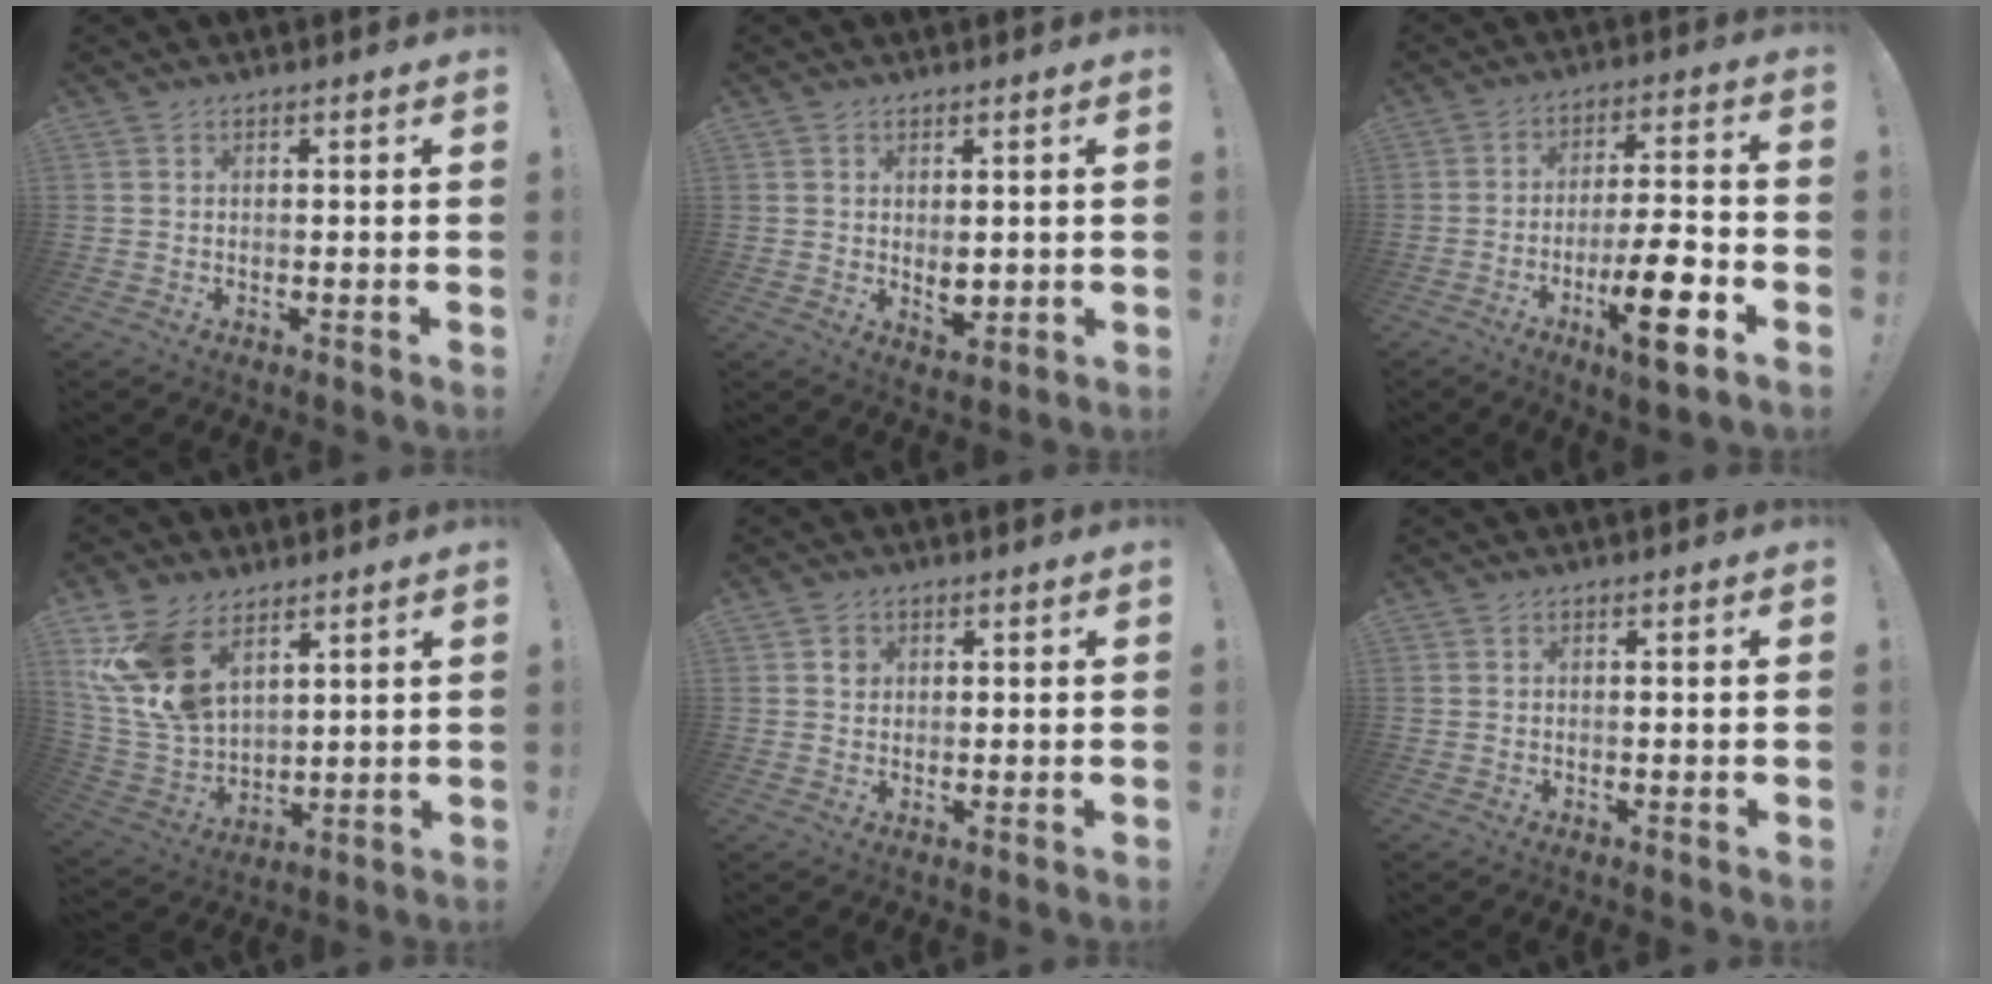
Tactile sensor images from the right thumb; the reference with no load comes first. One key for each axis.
{"total": 3.8, "fx": 0.8, "fy": 2.6, "fz": 2.7, "tx": -0.026, "ty": -0.005, "tz": 0.015}
{"total": 13.9, "fx": -6.2, "fy": 3.2, "fz": 12.0, "tx": -0.177, "ty": 0.024, "tz": -0.099}
{"total": 15.8, "fx": 8.4, "fy": 9.7, "fz": 9.3, "tx": -0.197, "ty": -0.046, "tz": 0.165}
{"total": 1.6, "fx": 0.4, "fy": 1.6, "fz": 0.2, "tx": 0.021, "ty": -0.007, "tz": 0.002}
{"total": 0.0}